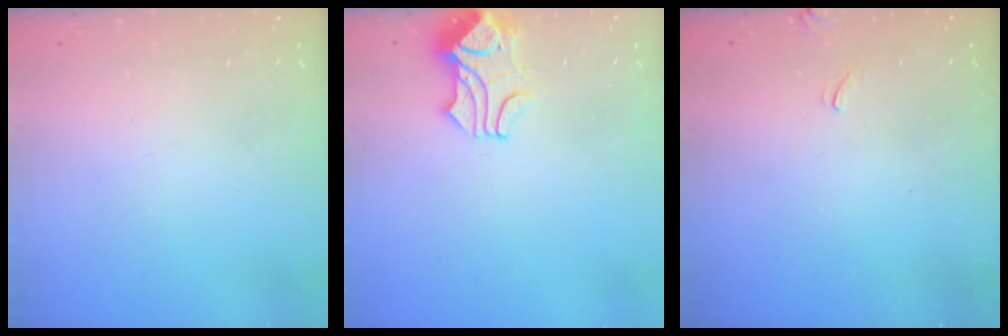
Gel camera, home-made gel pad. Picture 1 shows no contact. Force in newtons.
{"total": 1.7, "press": 1.3, "slide": 1.1}
{"total": 3.9, "press": 3.9, "slide": 0.4}